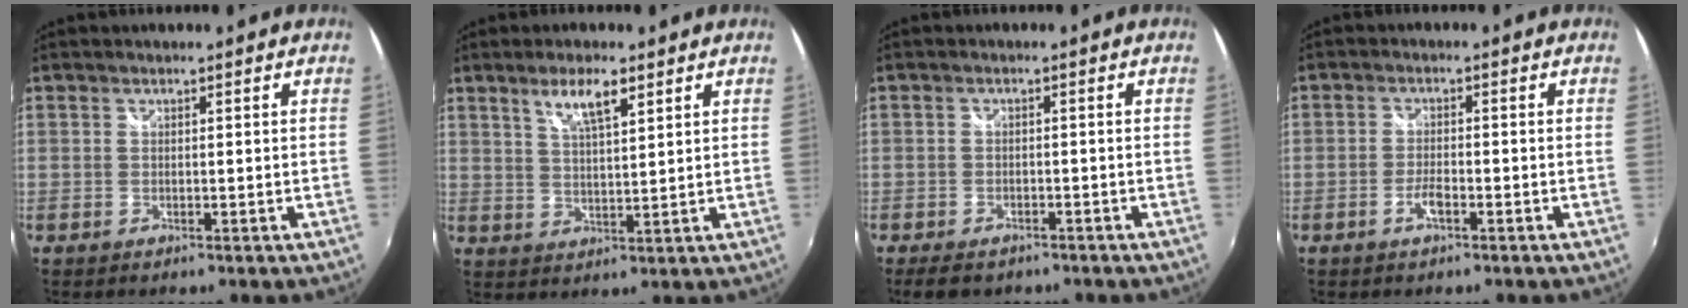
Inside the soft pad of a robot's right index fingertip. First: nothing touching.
{"total": 5.9, "force": [3.6, 1.3, 4.5], "torque": [-0.081, 0.001, 0.065]}
{"total": 5.8, "force": [-4.4, 2.9, 2.6], "torque": [-0.065, -0.012, -0.065]}
{"total": 2.9, "force": [-1.6, 0.9, 2.2], "torque": [-0.052, -0.001, -0.033]}